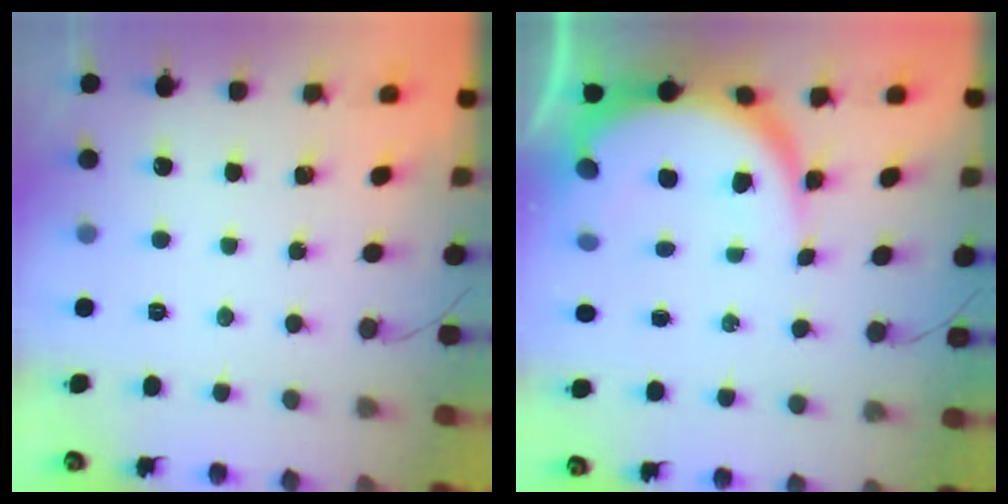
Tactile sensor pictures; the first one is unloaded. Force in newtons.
{"total": 10.8, "press": 10.7, "slide": 1.1}